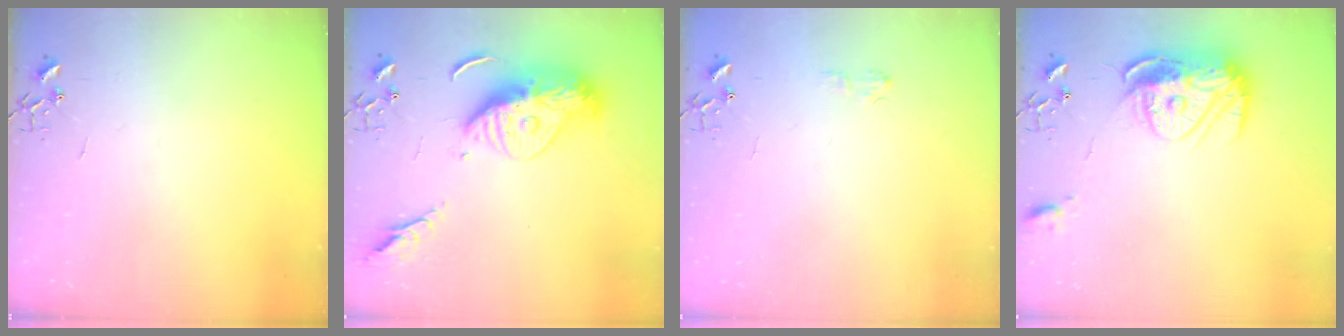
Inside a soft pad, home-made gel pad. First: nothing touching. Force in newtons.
{"total": 16.9, "press": 16.8, "slide": 1.6}
{"total": 5.4, "press": 5.4, "slide": 0.6}
{"total": 14.9, "press": 14.9, "slide": 1.4}